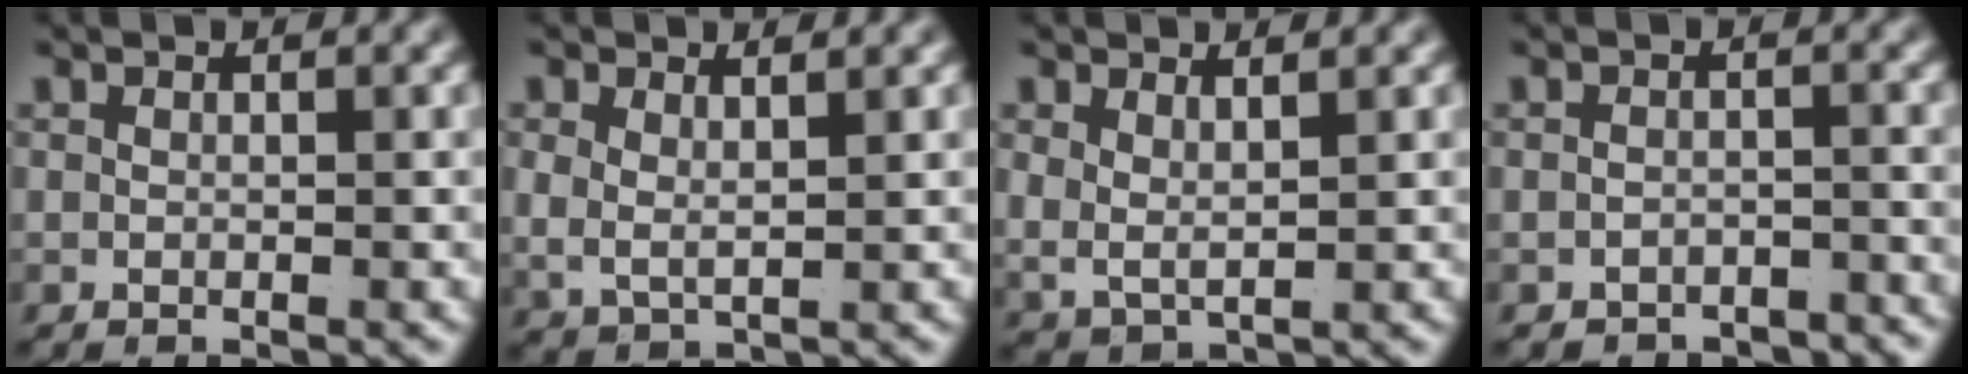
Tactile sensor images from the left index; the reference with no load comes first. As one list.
[{"total": 2.8, "force": [1.1, 1.9, 1.8], "torque": [-0.054, -0.018, 0.035]}, {"total": 3.0, "force": [1.3, 2.1, 1.7], "torque": [-0.055, -0.017, 0.036]}, {"total": 2.7, "force": [-2.6, 0.4, 0.0], "torque": [0.006, -0.011, -0.040]}]